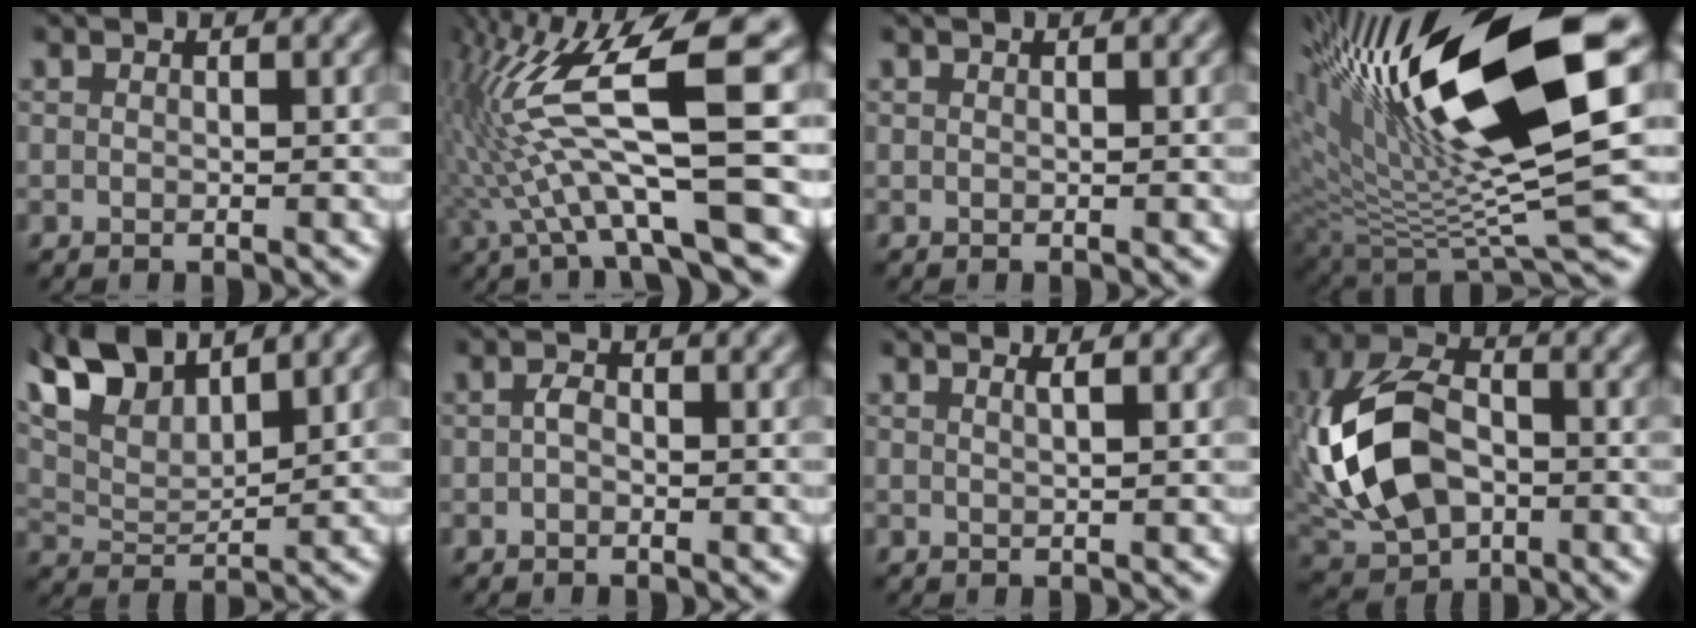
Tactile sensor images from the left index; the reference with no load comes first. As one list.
[{"total": 11.8, "force": [0.4, 2.2, 11.6], "torque": [-0.222, 0.016, 0.018]}, {"total": 0.0}, {"total": 17.2, "force": [6.0, 4.7, 15.5], "torque": [-0.271, -0.002, 0.102]}, {"total": 6.8, "force": [4.9, 2.4, 4.0], "torque": [-0.086, 0.013, 0.094]}, {"total": 1.0, "force": [-0.2, 0.6, 0.8], "torque": [-0.017, 0.002, -0.006]}, {"total": 1.3, "force": [0.7, 0.4, 1.0], "torque": [-0.007, 0.001, 0.004]}, {"total": 10.6, "force": [-1.2, 7.1, 7.8], "torque": [-0.176, 0.007, -0.036]}]